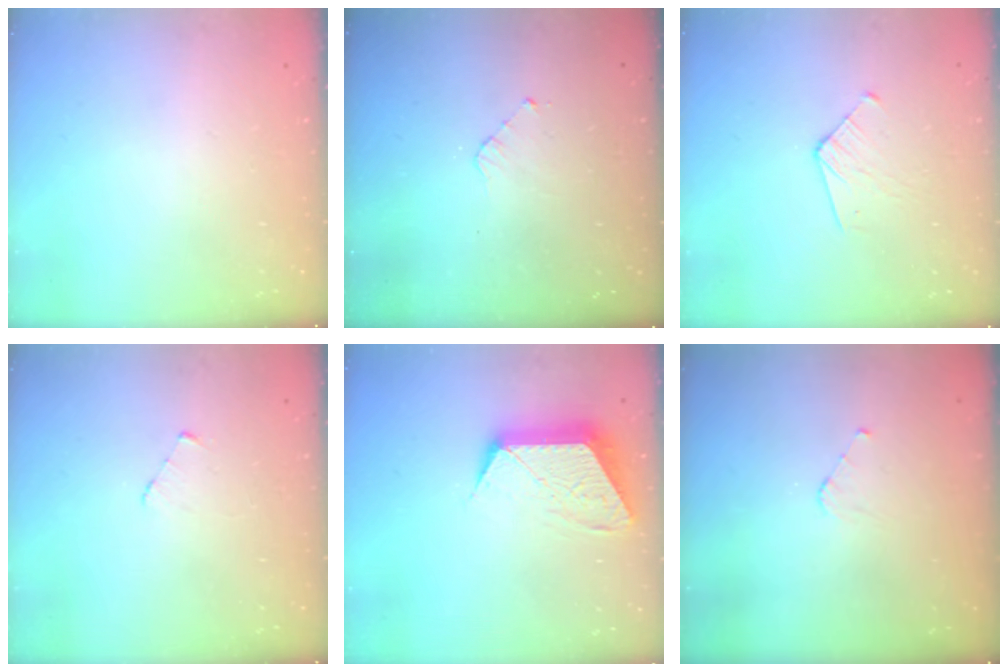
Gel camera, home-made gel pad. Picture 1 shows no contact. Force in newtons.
{"total": 2.8, "press": 2.8, "slide": 0.2}
{"total": 5.7, "press": 5.7, "slide": 0.4}
{"total": 2.7, "press": 2.7, "slide": 0.3}
{"total": 11.3, "press": 11.3, "slide": 0.7}
{"total": 3.0, "press": 3.0, "slide": 0.2}